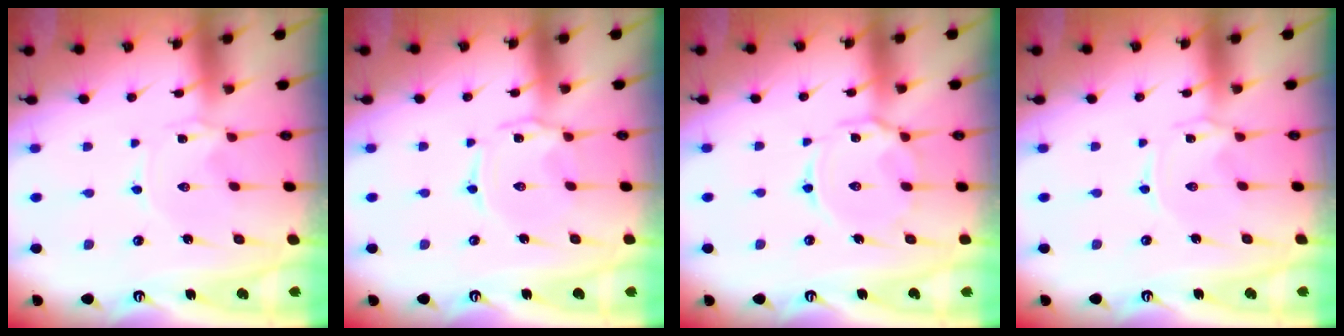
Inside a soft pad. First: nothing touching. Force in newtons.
{"total": 1.7, "press": 1.7, "slide": 0.4}
{"total": 8.9, "press": 8.9, "slide": 0.7}
{"total": 0.6, "press": 0.6, "slide": 0.0}